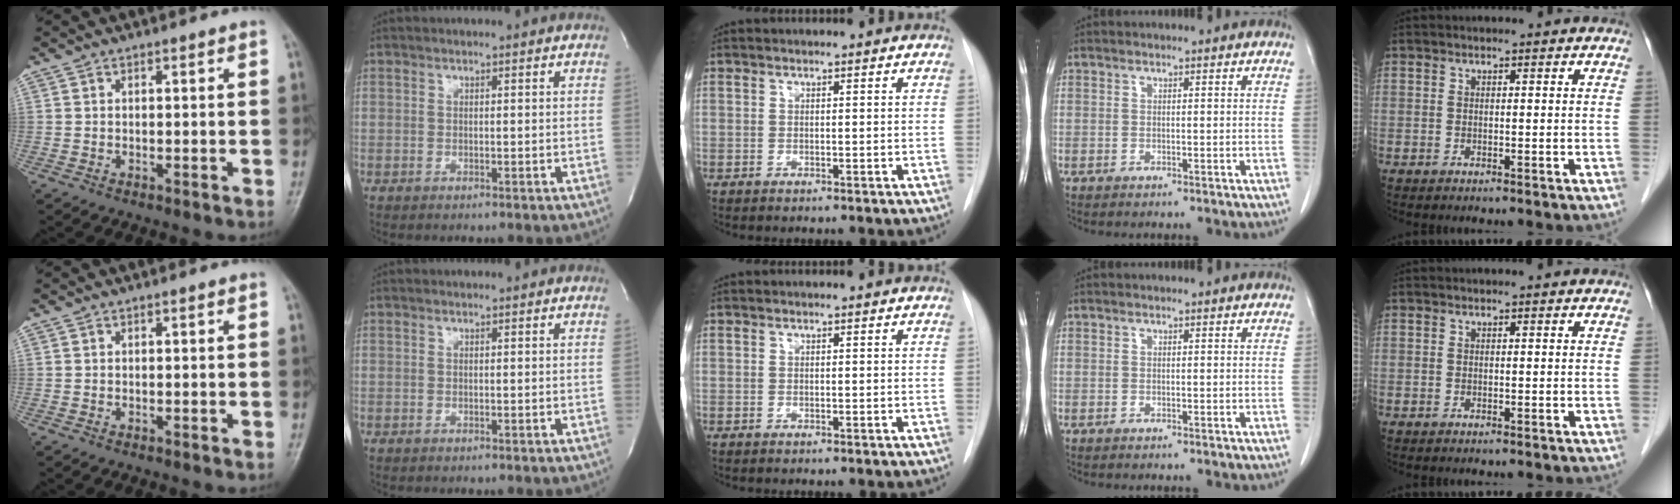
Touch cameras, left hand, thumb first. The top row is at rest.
{}